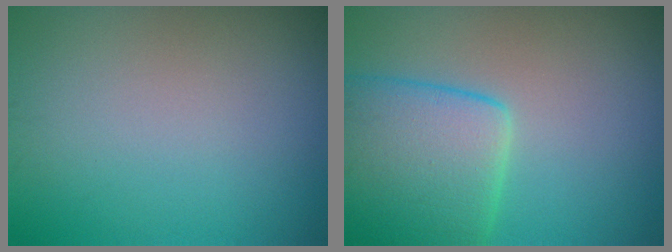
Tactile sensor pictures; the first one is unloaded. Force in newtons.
{"total": 7.8, "press": 7.8, "slide": 0.5}